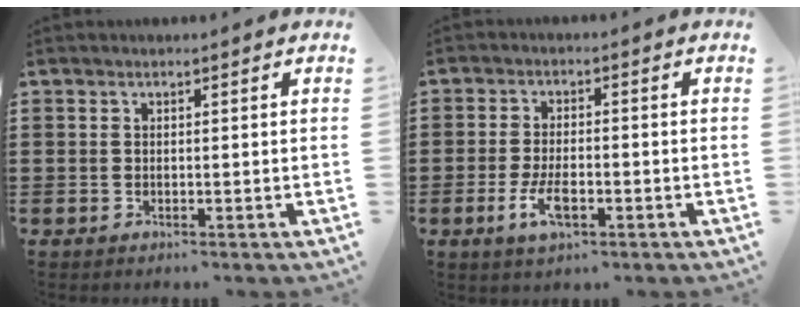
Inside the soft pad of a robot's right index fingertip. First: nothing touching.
{"total": 5.0, "force": [-1.9, 1.8, 4.3], "torque": [-0.093, -0.005, -0.036]}